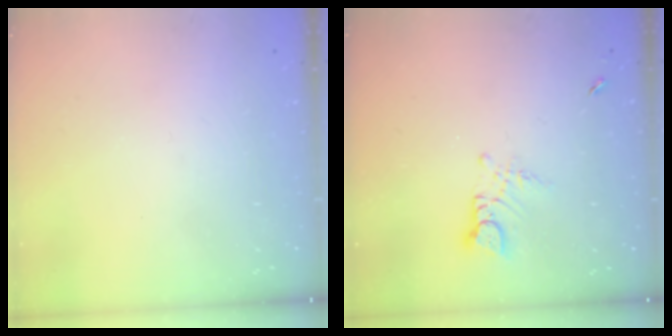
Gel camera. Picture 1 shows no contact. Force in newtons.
{"total": 2.8, "press": 2.8, "slide": 0.3}